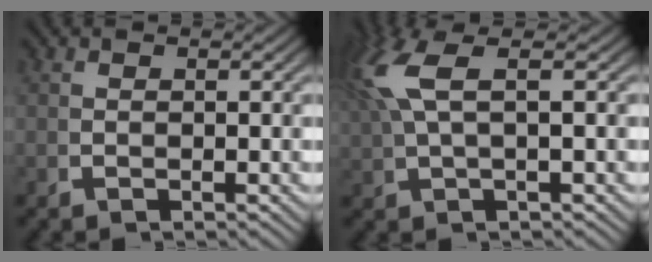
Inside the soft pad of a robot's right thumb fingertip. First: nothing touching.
{"total": 5.8, "force": [2.7, 2.0, 4.7], "torque": [-0.099, 0.014, 0.051]}